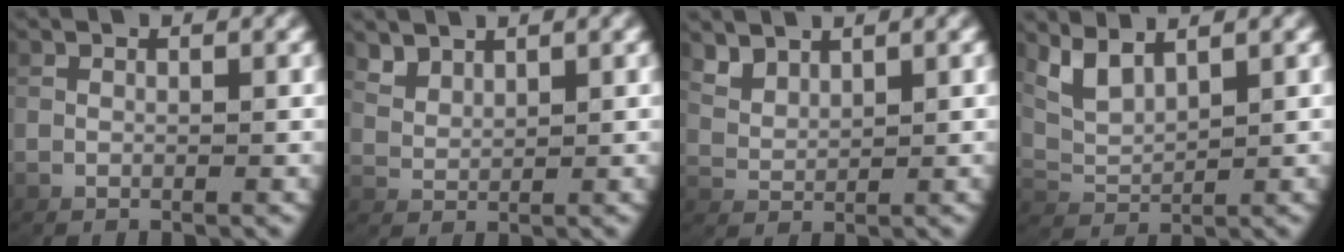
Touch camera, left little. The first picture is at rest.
{"total": 2.2, "force": [2.2, 0.2, 0.4], "torque": [-0.017, 0.002, 0.052]}
{"total": 2.3, "force": [2.1, 0.6, 0.6], "torque": [-0.024, 0.001, 0.050]}
{"total": 3.7, "force": [2.2, 2.0, 2.2], "torque": [-0.065, -0.004, 0.047]}